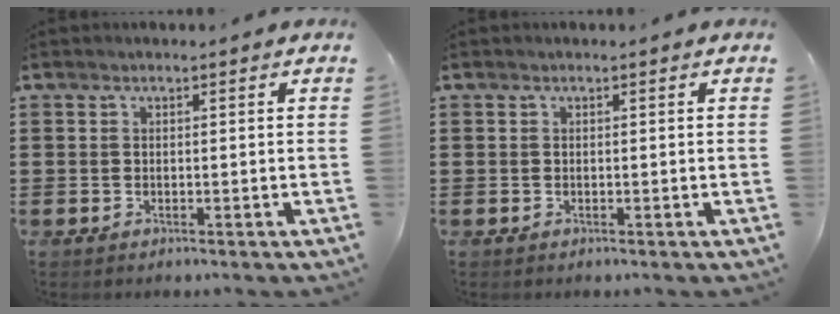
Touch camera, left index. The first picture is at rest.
{"total": 0.0}